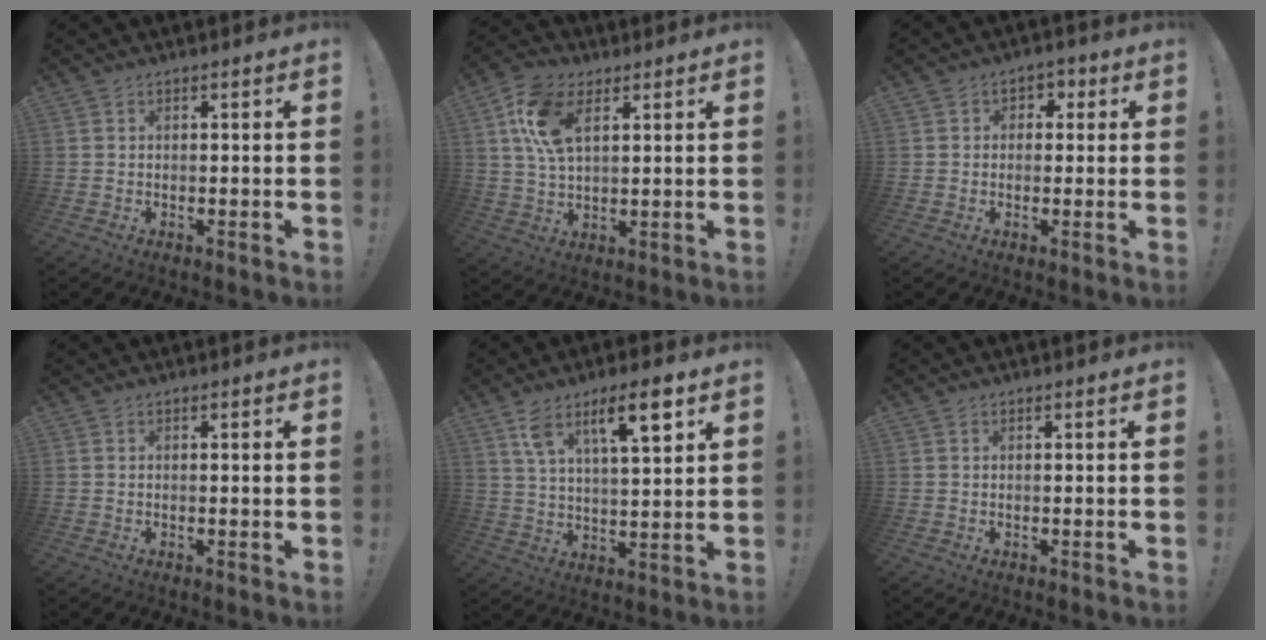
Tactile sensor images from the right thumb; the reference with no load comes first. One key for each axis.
{"total": 12.6, "fx": 5.0, "fy": 7.3, "fz": 9.0, "tx": -0.180, "ty": -0.002, "tz": 0.092}
{"total": 3.7, "fx": -0.2, "fy": 3.4, "fz": 1.5, "tx": -0.016, "ty": 0.009, "tz": -0.006}
{"total": 0.6, "fx": 0.0, "fy": -0.1, "fz": 0.6, "tx": -0.013, "ty": 0.002, "tz": 0.000}
{"total": 12.6, "fx": 7.0, "fy": 3.3, "fz": 9.9, "tx": -0.153, "ty": -0.023, "tz": 0.110}
{"total": 0.0}